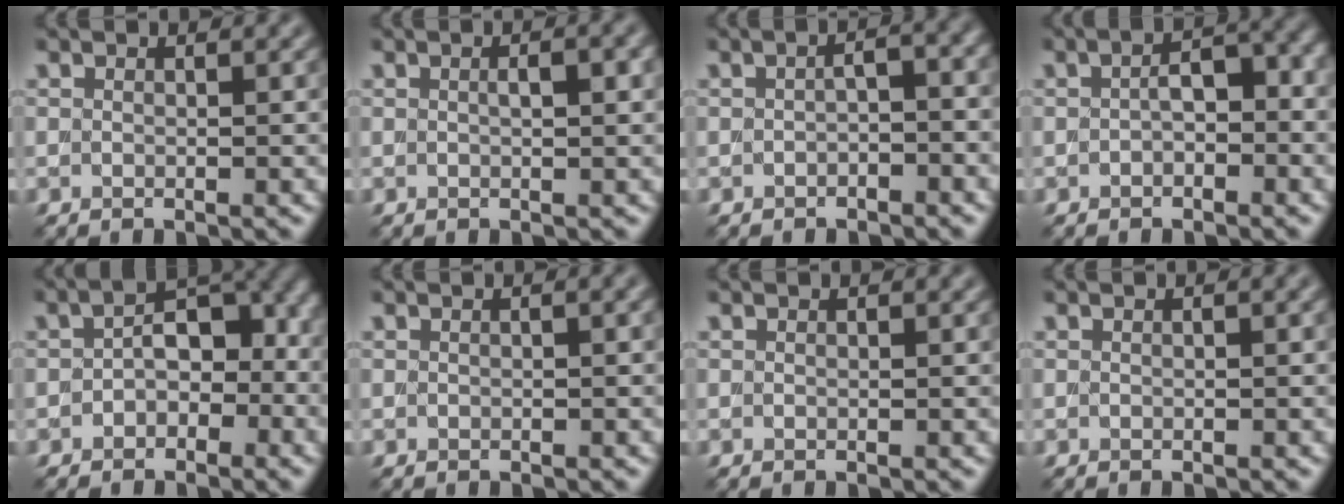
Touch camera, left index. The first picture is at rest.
{"total": 2.6, "force": [0.7, 0.9, 2.3], "torque": [-0.018, 0.004, 0.002]}
{"total": 1.9, "force": [-0.5, 0.6, 1.7], "torque": [-0.025, 0.008, -0.010]}
{"total": 2.9, "force": [-0.3, 1.3, 2.5], "torque": [-0.044, 0.010, -0.008]}
{"total": 4.1, "force": [-0.8, 2.6, 3.0], "torque": [-0.032, 0.016, -0.022]}
{"total": 1.3, "force": [0.2, 0.5, 1.2], "torque": [-0.011, 0.001, 0.000]}
{"total": 0.0}
{"total": 0.6, "force": [0.0, 0.2, 0.6], "torque": [-0.008, 0.000, -0.001]}